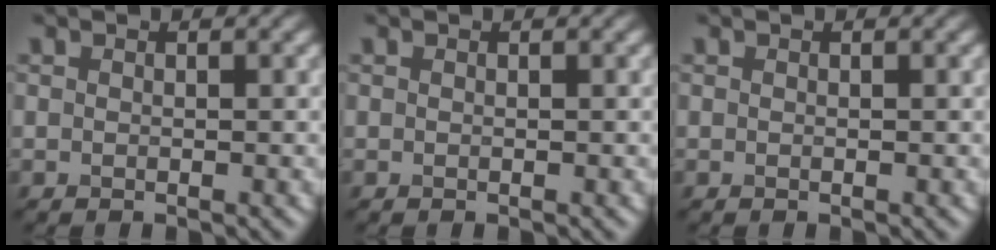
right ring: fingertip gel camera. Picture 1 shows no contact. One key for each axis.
{"total": 0.0}
{"total": 0.0}